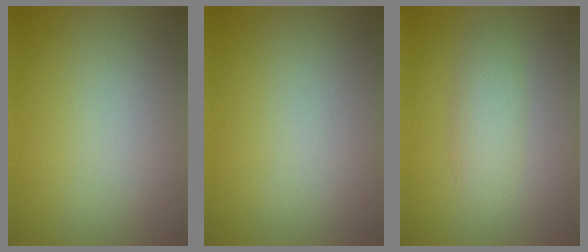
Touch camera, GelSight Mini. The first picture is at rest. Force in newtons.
{"total": 0.0}
{"total": 2.3, "press": 2.3, "slide": 0.1}